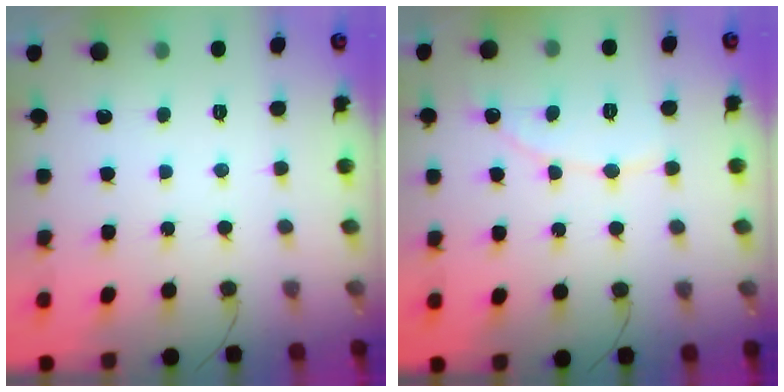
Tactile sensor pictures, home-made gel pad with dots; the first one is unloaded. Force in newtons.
{"total": 7.5, "press": 7.4, "slide": 0.6}